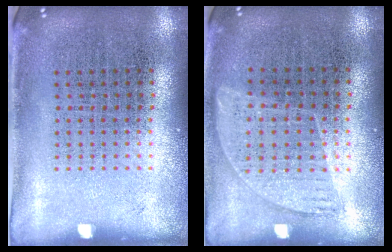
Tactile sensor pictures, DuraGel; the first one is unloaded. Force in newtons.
{"total": 0.9, "press": 0.8, "slide": 0.4}